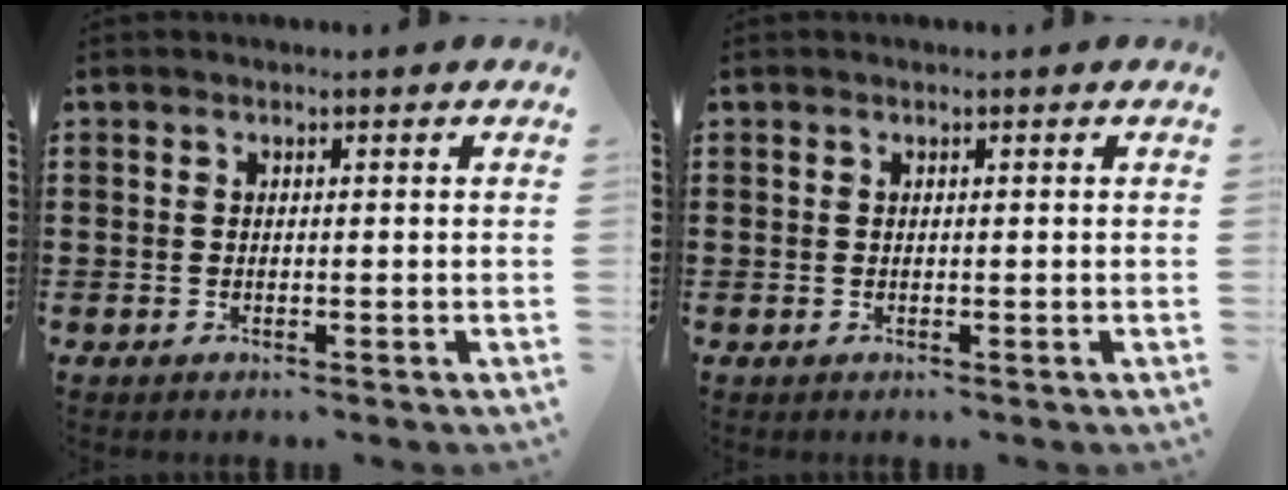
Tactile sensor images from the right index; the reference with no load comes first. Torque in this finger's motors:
{"motor_torque": [-1.08, 1.05, -1.05, -0.21]}